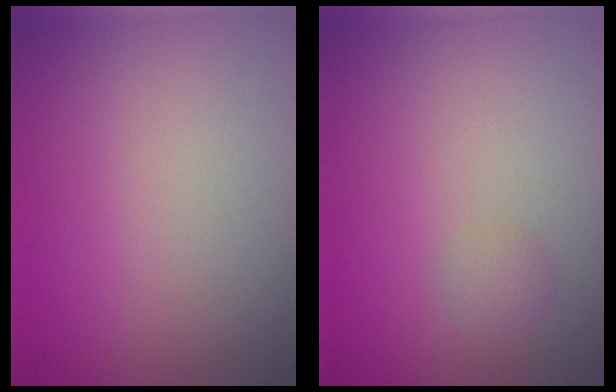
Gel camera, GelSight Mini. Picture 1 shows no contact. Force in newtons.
{"total": 1.0, "press": 1.0, "slide": 0.0}